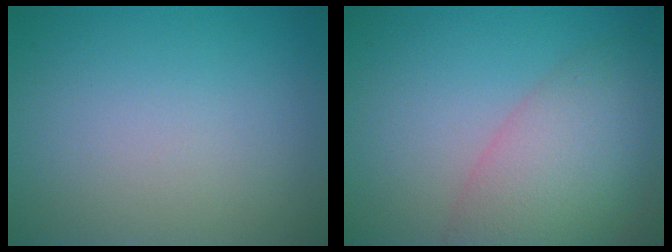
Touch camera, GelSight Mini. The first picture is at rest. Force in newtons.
{"total": 7.2, "press": 7.2, "slide": 0.5}